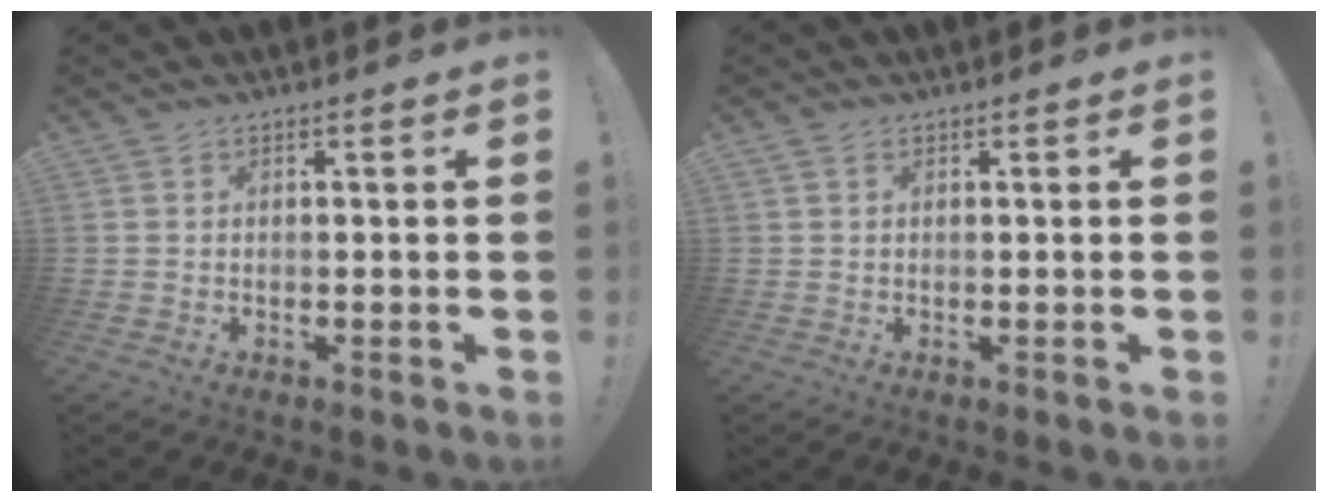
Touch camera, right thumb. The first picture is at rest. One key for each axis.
{"total": 0.7, "fx": 0.4, "fy": 0.6, "fz": 0.1, "tx": 0.001, "ty": -0.001, "tz": 0.008}